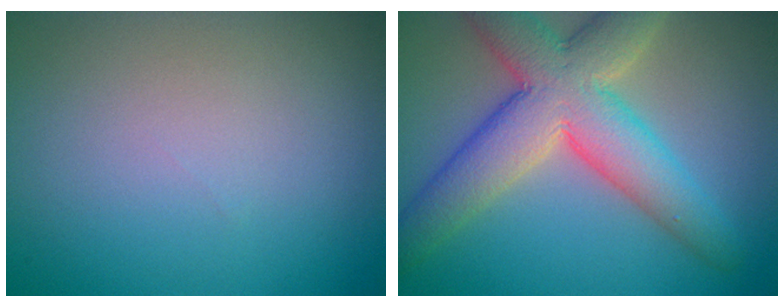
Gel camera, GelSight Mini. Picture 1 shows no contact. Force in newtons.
{"total": 8.6, "press": 8.6, "slide": 0.6}